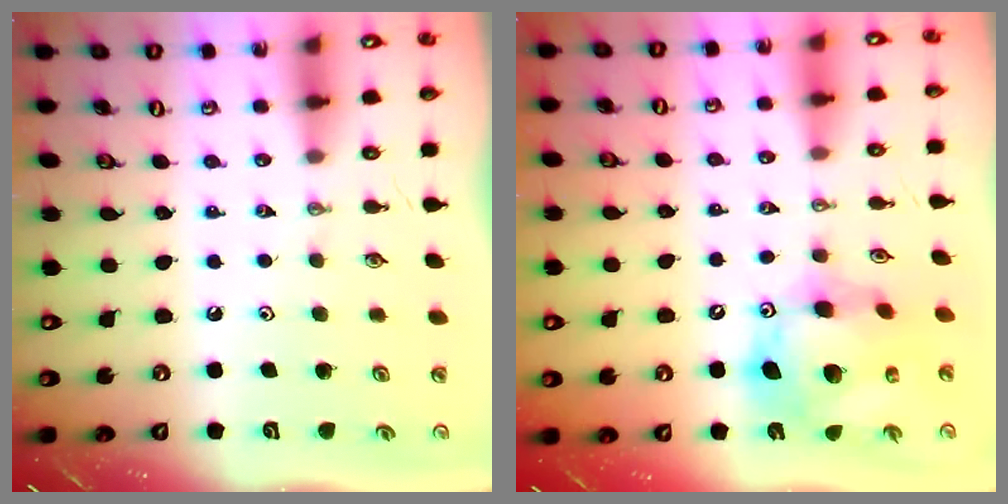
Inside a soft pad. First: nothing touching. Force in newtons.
{"total": 15.7, "press": 15.6, "slide": 1.4}